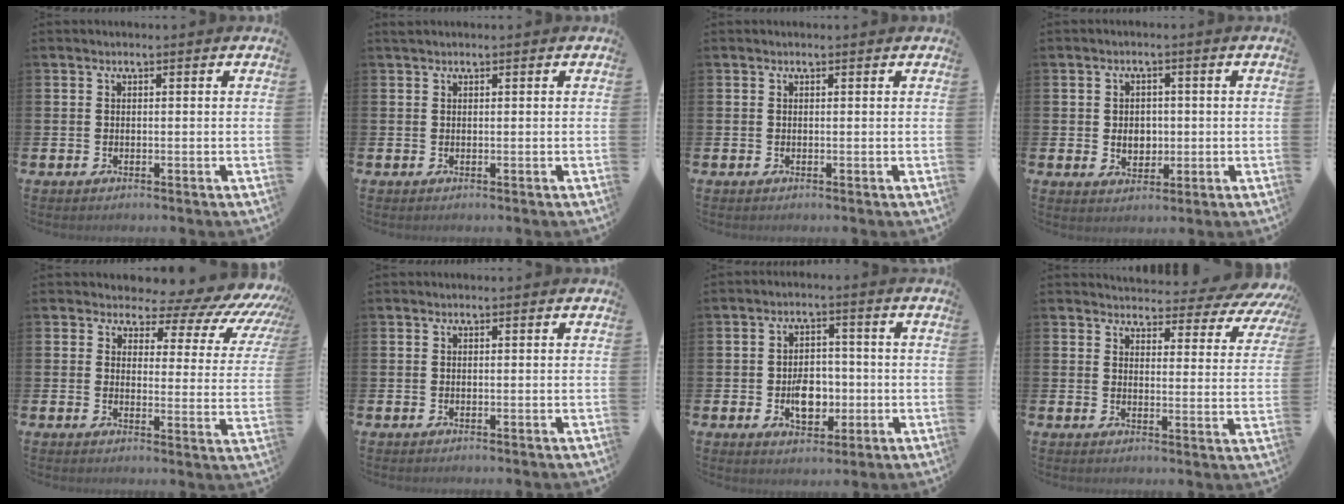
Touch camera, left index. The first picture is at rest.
{"total": 0.7, "force": [0.7, 0.1, 0.3], "torque": [0.000, 0.001, 0.010]}
{"total": 0.0}
{"total": 3.0, "force": [0.1, 2.6, 1.6], "torque": [-0.020, 0.002, -0.007]}
{"total": 5.5, "force": [4.4, 2.7, 1.9], "torque": [-0.034, -0.048, 0.063]}
{"total": 0.0}
{"total": 5.5, "force": [-1.2, 3.8, 3.8], "torque": [-0.054, 0.001, -0.027]}
{"total": 4.2, "force": [3.8, 1.4, 0.9], "torque": [-0.024, -0.038, 0.060]}